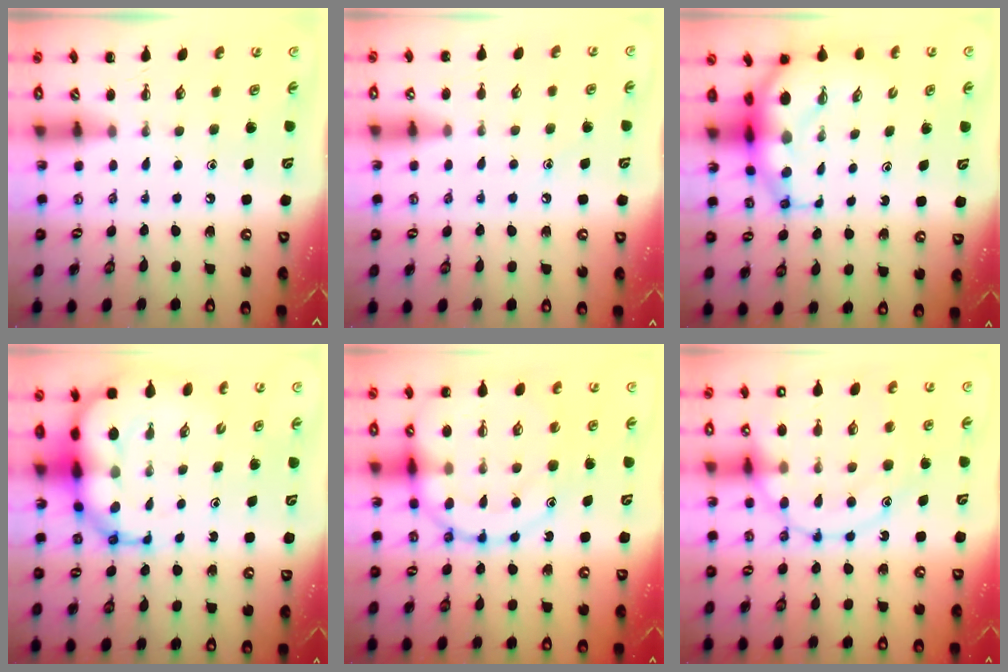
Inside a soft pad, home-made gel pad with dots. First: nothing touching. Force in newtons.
{"total": 6.1, "press": 5.8, "slide": 1.8}
{"total": 8.7, "press": 8.4, "slide": 2.0}
{"total": 12.2, "press": 11.7, "slide": 3.4}
{"total": 18.3, "press": 18.2, "slide": 2.1}
{"total": 17.8, "press": 17.7, "slide": 1.4}